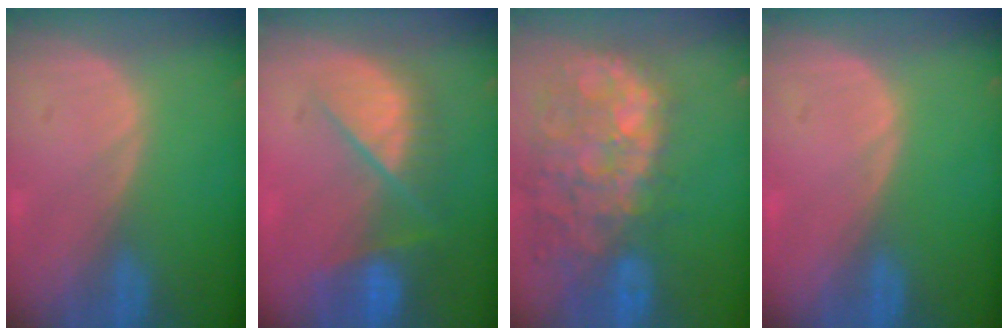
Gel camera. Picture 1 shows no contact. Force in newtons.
{"total": 9.6, "press": 8.2, "slide": 5.0}
{"total": 14.1, "press": 11.6, "slide": 8.0}
{"total": 0.0}